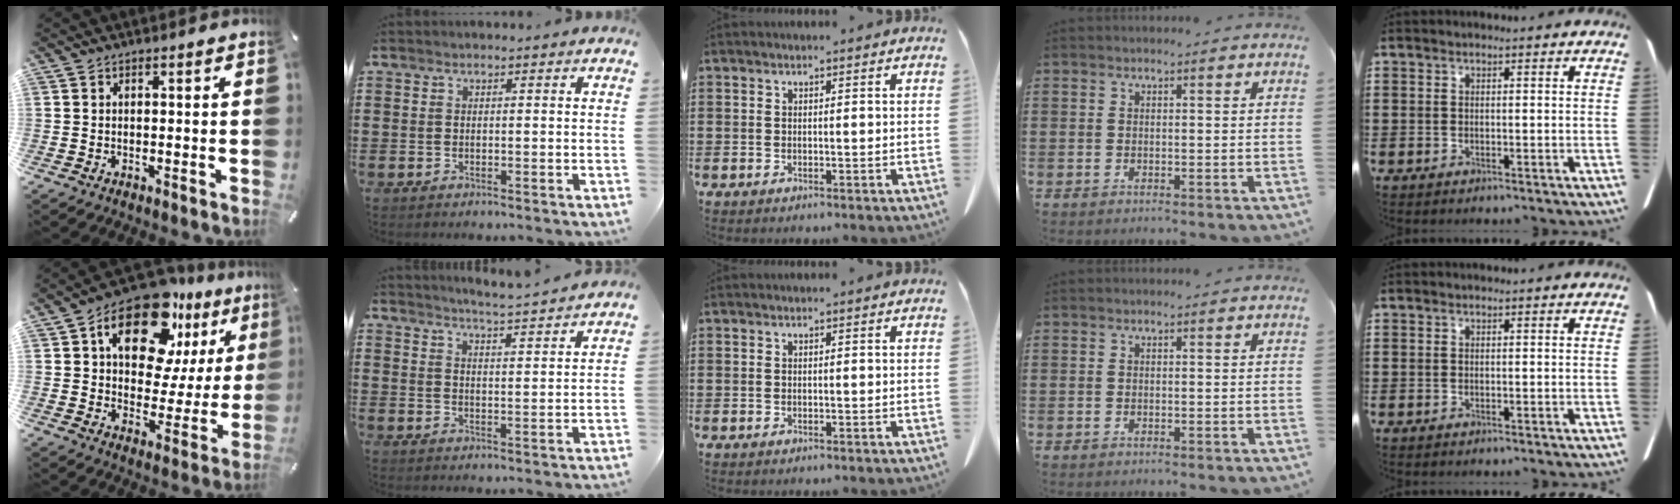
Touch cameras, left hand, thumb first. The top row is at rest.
{"thumb": {"total": 17.9, "force": [10.5, 9.9, 10.5], "torque": [-0.165, -0.058, 0.181]}, "index": {"total": 4.2, "force": [4.0, -0.9, 0.6], "torque": [-0.028, -0.029, 0.068]}}